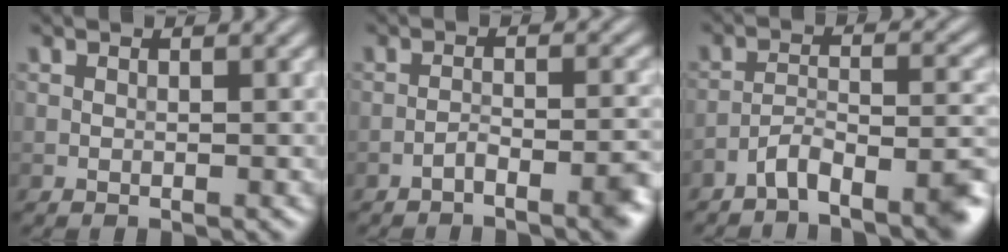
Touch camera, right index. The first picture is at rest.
{"total": 3.2, "force": [-2.2, 0.8, 2.3], "torque": [-0.037, 0.006, -0.039]}
{"total": 5.5, "force": [-4.2, 1.2, 3.3], "torque": [-0.051, 0.003, -0.075]}